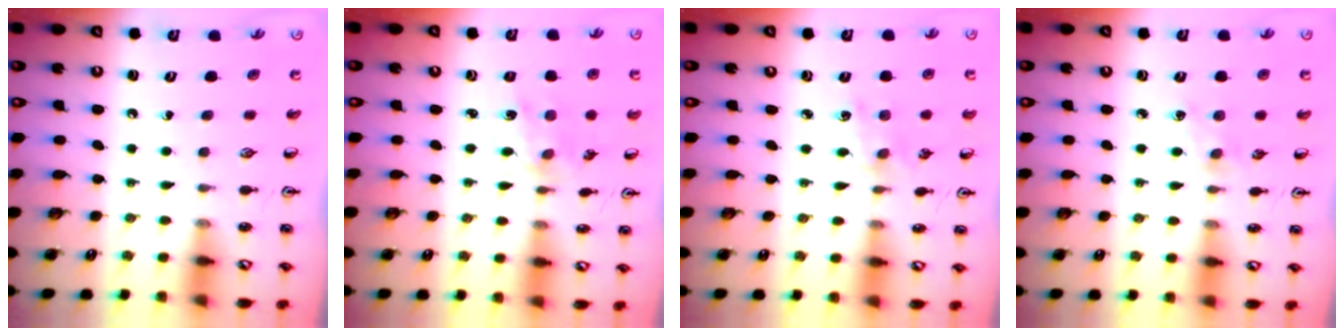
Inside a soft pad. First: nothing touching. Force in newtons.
{"total": 1.9, "press": 1.8, "slide": 0.5}
{"total": 2.5, "press": 2.5, "slide": 0.4}
{"total": 3.7, "press": 3.7, "slide": 0.5}